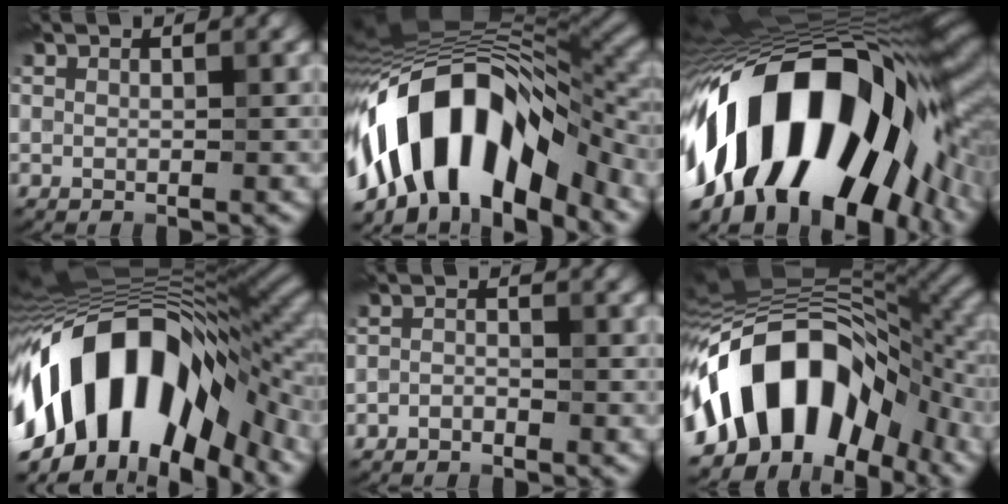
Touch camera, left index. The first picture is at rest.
{"total": 14.0, "force": [-5.8, 6.4, 11.1], "torque": [-0.174, 0.023, -0.106]}
{"total": 19.0, "force": [-4.9, 9.0, 16.0], "torque": [-0.267, -0.001, -0.081]}
{"total": 16.0, "force": [-5.0, 8.4, 12.6], "torque": [-0.210, 0.026, -0.098]}
{"total": 1.3, "force": [-1.2, 0.4, 0.0], "torque": [0.024, 0.006, -0.031]}
{"total": 15.3, "force": [-5.6, 8.7, 11.2], "torque": [-0.169, 0.025, -0.117]}